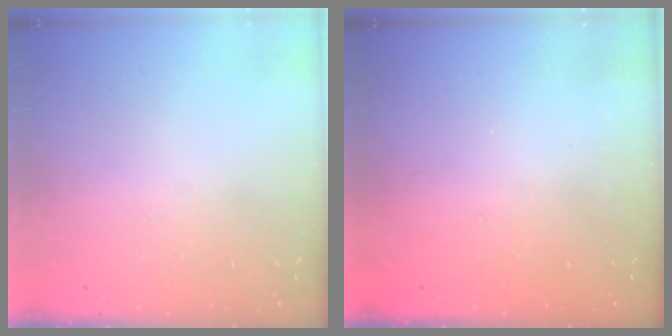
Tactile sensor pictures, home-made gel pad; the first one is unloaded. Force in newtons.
{"total": 2.3, "press": 2.2, "slide": 0.8}